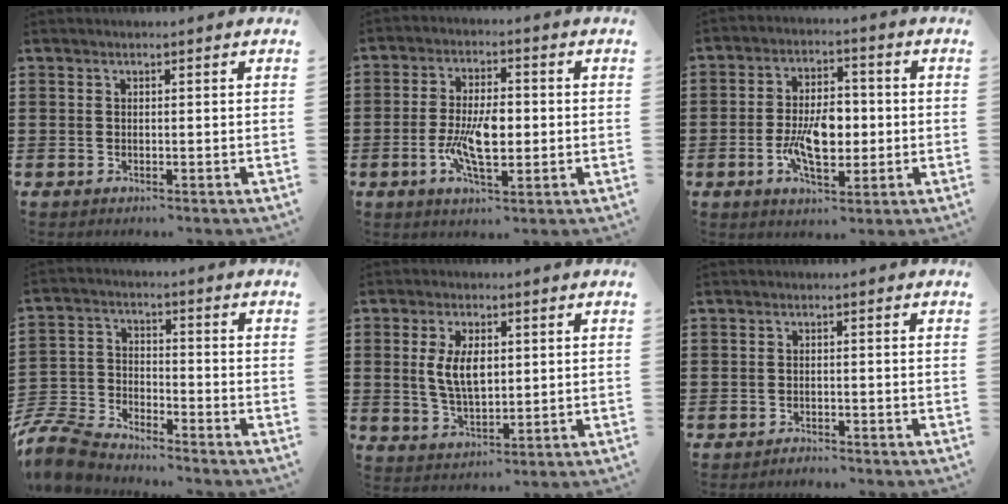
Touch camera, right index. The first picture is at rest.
{"total": 8.3, "force": [-1.2, 3.6, 7.4], "torque": [-0.162, -0.001, -0.029]}
{"total": 8.5, "force": [-1.4, 4.6, 7.1], "torque": [-0.126, 0.001, -0.030]}
{"total": 7.9, "force": [-7.6, 1.4, 1.7], "torque": [-0.059, 0.002, -0.157]}
{"total": 6.8, "force": [1.1, 3.6, 5.7], "torque": [-0.116, 0.005, 0.014]}
{"total": 1.1, "force": [-1.1, 0.2, -0.1], "torque": [-0.002, 0.005, -0.025]}